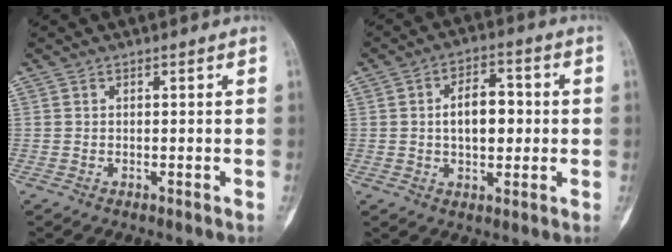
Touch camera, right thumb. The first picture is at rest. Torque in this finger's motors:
{"motor_torque": [0.63, 0.40, 0.07, -0.04, 0.23]}